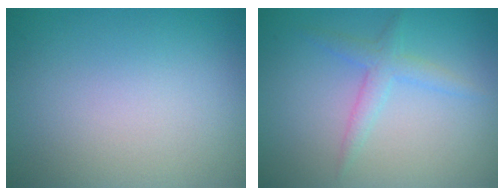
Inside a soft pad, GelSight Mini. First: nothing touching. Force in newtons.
{"total": 1.3, "press": 1.3, "slide": 0.1}